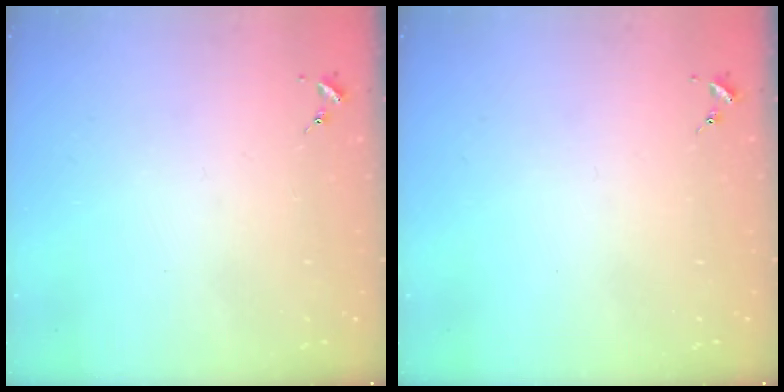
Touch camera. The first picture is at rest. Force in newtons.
{"total": 0.0}